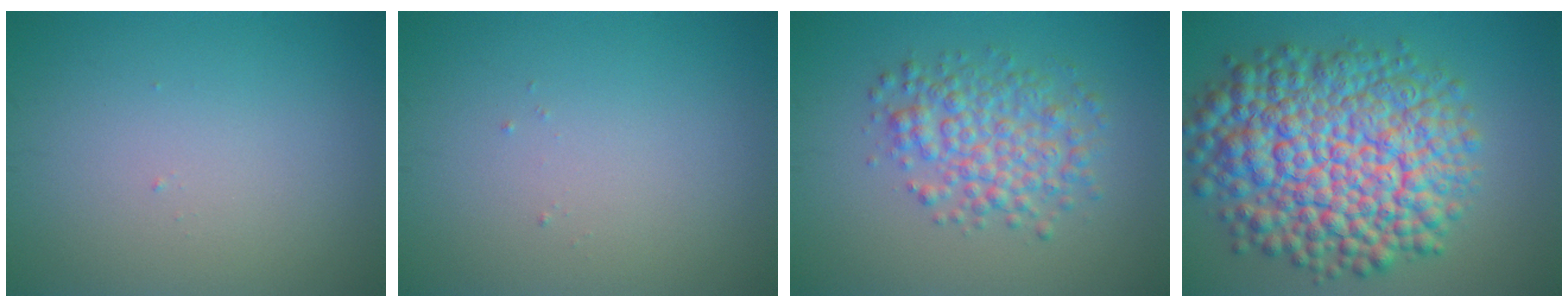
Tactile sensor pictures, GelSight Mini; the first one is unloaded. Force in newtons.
{"total": 0.0}
{"total": 4.7, "press": 4.7, "slide": 0.1}
{"total": 13.6, "press": 13.6, "slide": 0.4}